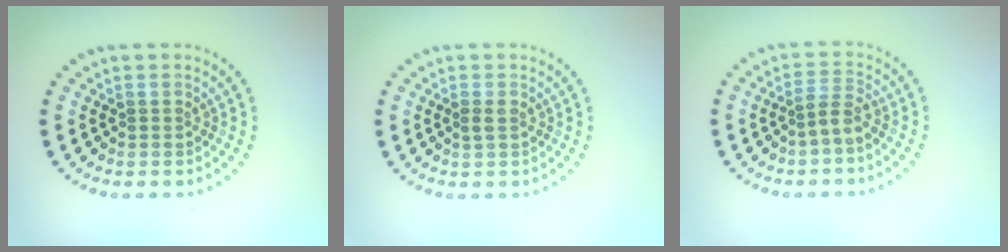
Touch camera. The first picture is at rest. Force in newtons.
{"total": 0.9, "press": 0.9, "slide": 0.3}
{"total": 1.9, "press": 1.3, "slide": 1.4}